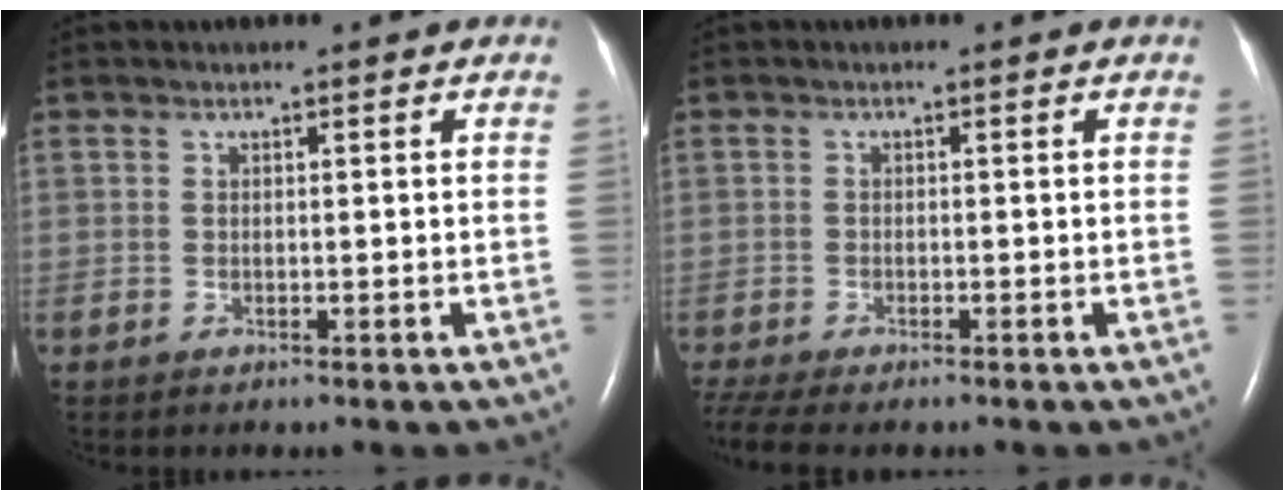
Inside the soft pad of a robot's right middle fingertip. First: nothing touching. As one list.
[{"total": 6.9, "force": [-5.6, 1.6, 3.6], "torque": [-0.075, -0.007, -0.092]}]